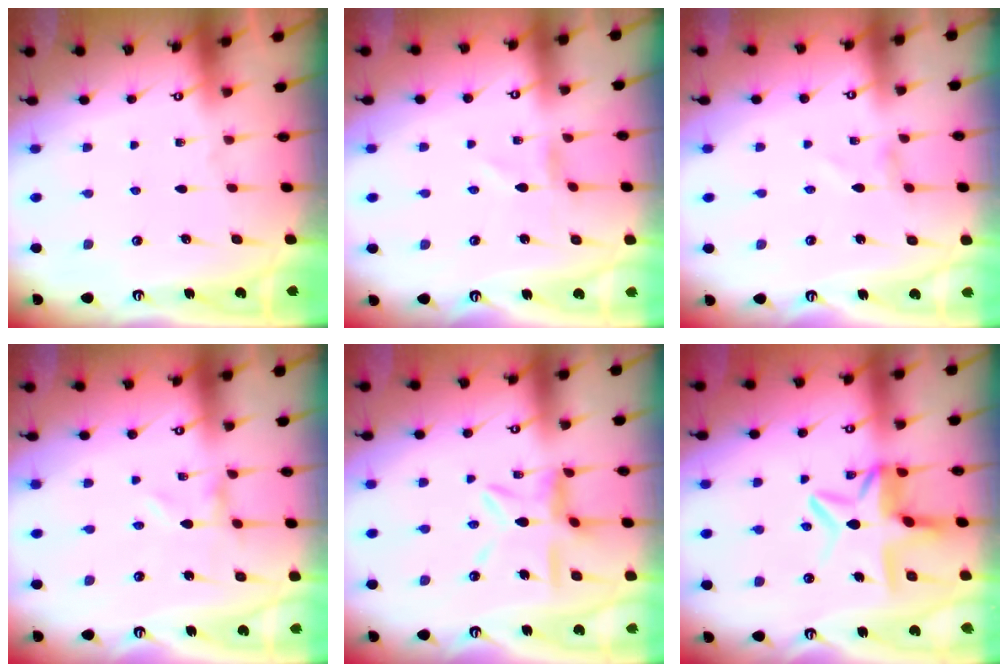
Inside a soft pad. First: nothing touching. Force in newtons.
{"total": 0.0}
{"total": 1.4, "press": 1.4, "slide": 0.1}
{"total": 0.0}
{"total": 10.8, "press": 10.8, "slide": 1.0}
{"total": 10.3, "press": 10.2, "slide": 1.1}